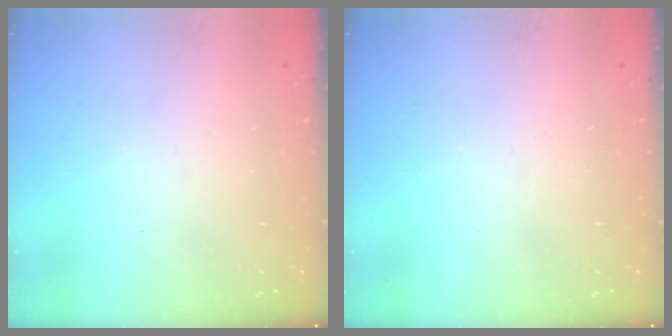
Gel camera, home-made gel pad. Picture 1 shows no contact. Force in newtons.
{"total": 0.0}